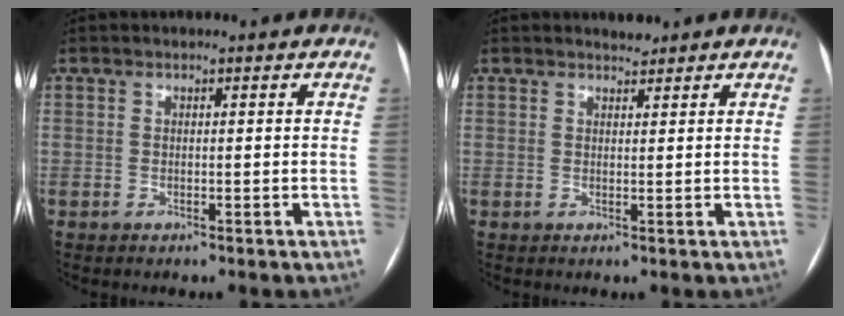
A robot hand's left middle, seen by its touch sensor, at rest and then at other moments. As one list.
[{"total": 1.4, "force": [1.4, 0.4, 0.2], "torque": [-0.009, 0.000, 0.022]}]